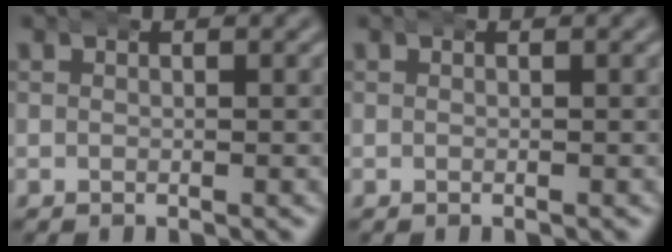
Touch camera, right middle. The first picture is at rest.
{"total": 0.0}